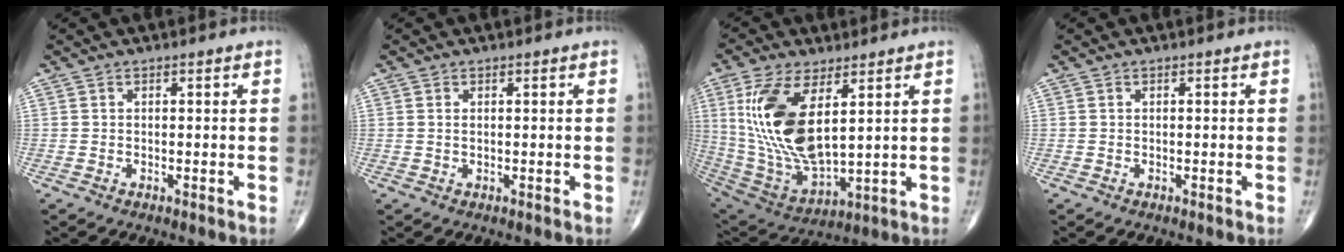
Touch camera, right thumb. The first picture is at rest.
{"total": 0.5, "force": [0.2, 0.2, 0.4], "torque": [-0.010, -0.001, 0.004]}
{"total": 18.6, "force": [5.1, 8.2, 15.9], "torque": [-0.323, -0.028, 0.113]}
{"total": 0.0}